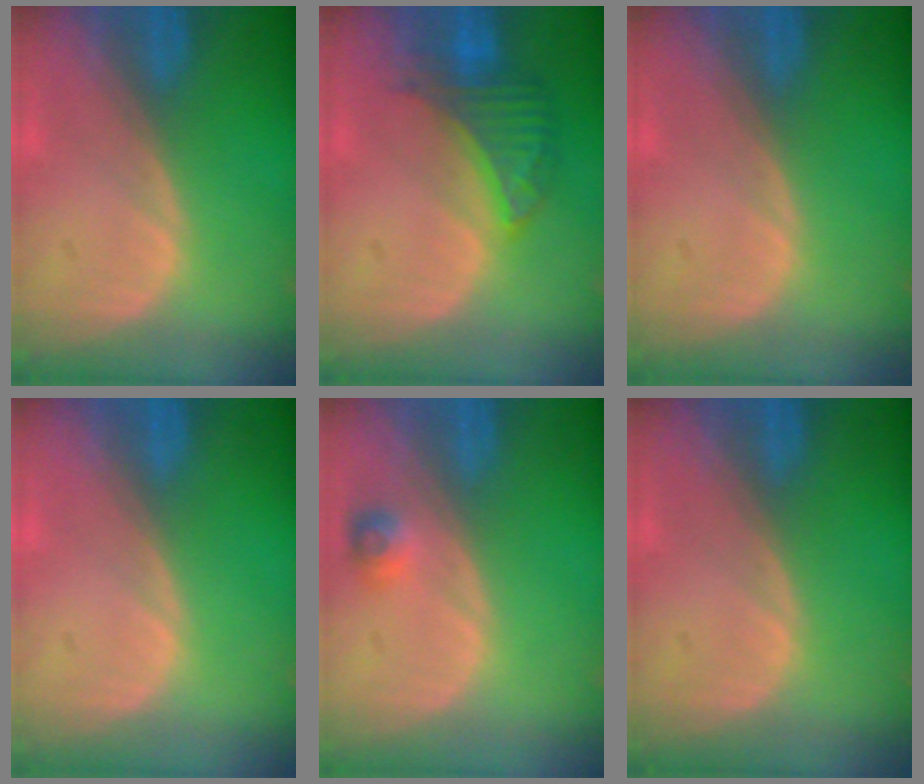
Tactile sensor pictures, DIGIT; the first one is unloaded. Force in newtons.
{"total": 6.6, "press": 6.1, "slide": 2.5}
{"total": 0.0}
{"total": 0.0}
{"total": 2.4, "press": 2.2, "slide": 0.9}
{"total": 0.0}